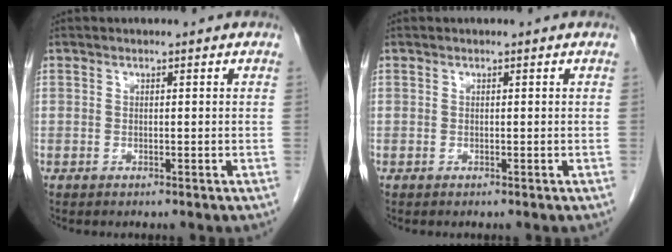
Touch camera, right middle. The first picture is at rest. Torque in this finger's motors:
{"motor_torque": [-0.02, 0.02, 0.00, 0.00]}